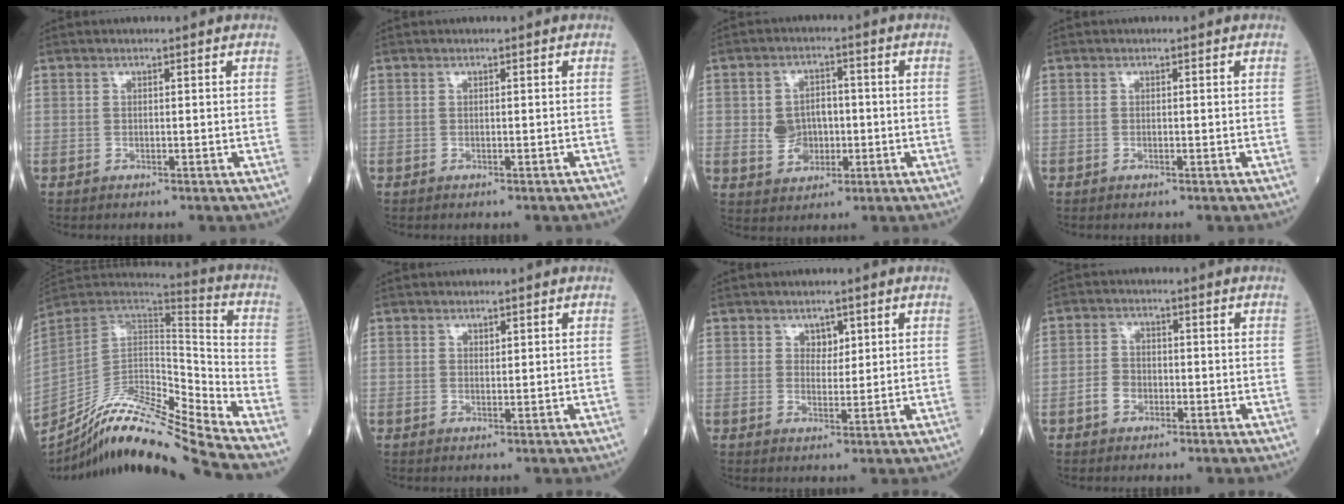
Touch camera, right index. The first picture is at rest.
{"total": 0.0}
{"total": 6.1, "force": [-0.7, 4.8, 3.6], "torque": [-0.068, 0.011, -0.005]}
{"total": 0.0}
{"total": 20.6, "force": [-18.8, -1.2, 8.3], "torque": [-0.162, 0.002, -0.329]}
{"total": 0.6, "force": [0.5, 0.3, 0.3], "torque": [-0.005, -0.004, 0.009]}
{"total": 2.2, "force": [1.2, 1.5, 1.1], "torque": [-0.013, -0.002, 0.021]}
{"total": 3.0, "force": [-1.4, 2.2, 1.5], "torque": [-0.028, 0.007, -0.029]}